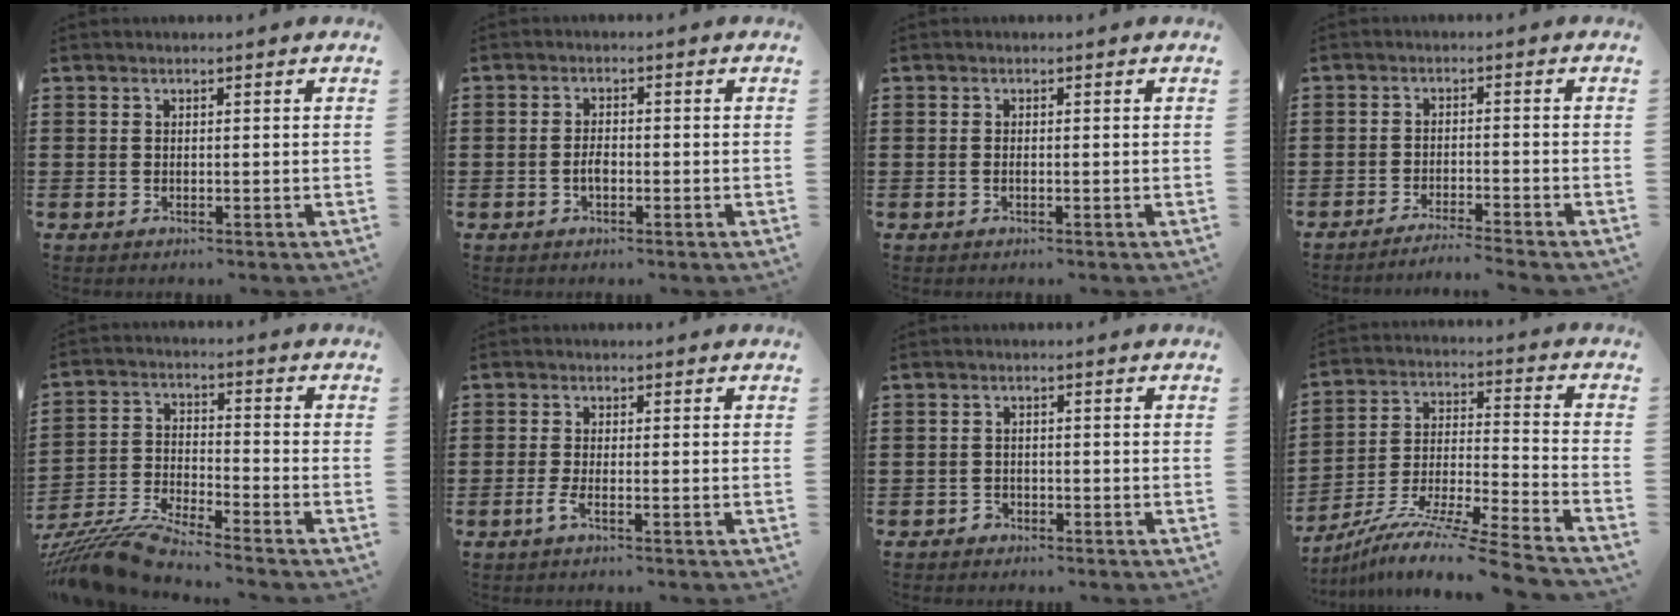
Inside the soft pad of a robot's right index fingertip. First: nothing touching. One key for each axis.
{"total": 2.2, "fx": -0.7, "fy": 1.2, "fz": 1.7, "tx": -0.042, "ty": 0.000, "tz": -0.016}
{"total": 0.6, "fx": -0.3, "fy": 0.1, "fz": 0.5, "tx": -0.010, "ty": -0.004, "tz": -0.004}
{"total": 2.8, "fx": -2.7, "fy": -0.4, "fz": 0.4, "tx": -0.010, "ty": 0.001, "tz": -0.057}
{"total": 8.7, "fx": -8.4, "fy": 0.1, "fz": 2.5, "tx": -0.066, "ty": 0.000, "tz": -0.167}
{"total": 2.1, "fx": -1.1, "fy": 0.3, "fz": 1.8, "tx": -0.053, "ty": -0.010, "tz": -0.027}
{"total": 1.4, "fx": -1.2, "fy": 0.7, "fz": 0.1, "tx": -0.006, "ty": 0.002, "tz": -0.027}
{"total": 10.6, "fx": -9.4, "fy": -0.8, "fz": 5.0, "tx": -0.087, "ty": 0.000, "tz": -0.189}